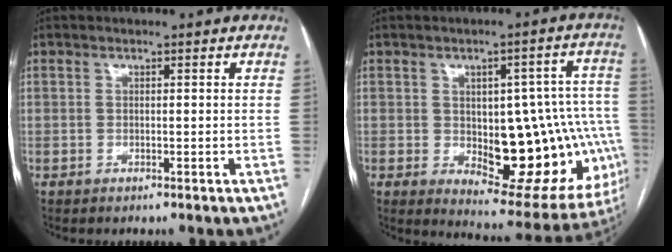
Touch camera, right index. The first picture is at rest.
{"total": 21.2, "force": [-3.0, 9.5, 18.8], "torque": [-0.156, 0.030, -0.007]}